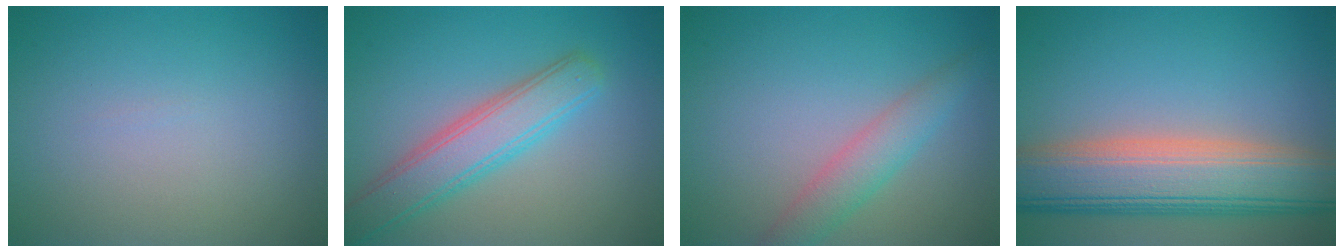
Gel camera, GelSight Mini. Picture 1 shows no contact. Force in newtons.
{"total": 5.0, "press": 4.9, "slide": 0.3}
{"total": 3.0, "press": 3.0, "slide": 0.1}
{"total": 10.2, "press": 10.2, "slide": 1.1}